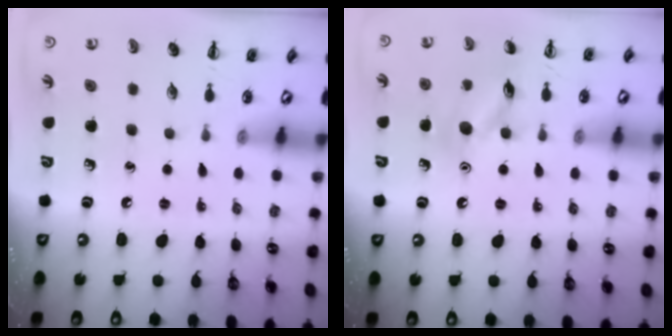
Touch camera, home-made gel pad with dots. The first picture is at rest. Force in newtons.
{"total": 11.3, "press": 11.2, "slide": 1.0}